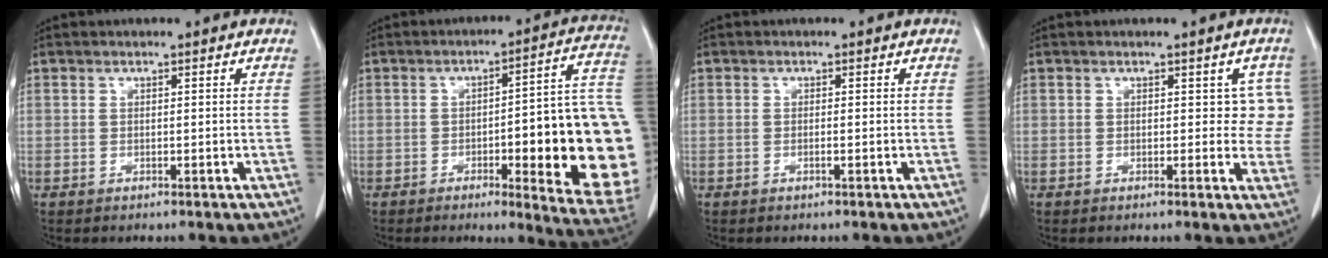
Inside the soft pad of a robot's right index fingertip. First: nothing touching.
{"total": 22.1, "force": [-4.0, 2.6, 21.5], "torque": [-0.191, 0.019, -0.041]}
{"total": 0.7, "force": [-0.3, -0.1, 0.6], "torque": [-0.012, 0.000, -0.005]}
{"total": 3.9, "force": [1.0, 2.7, 2.6], "torque": [-0.001, 0.009, 0.006]}